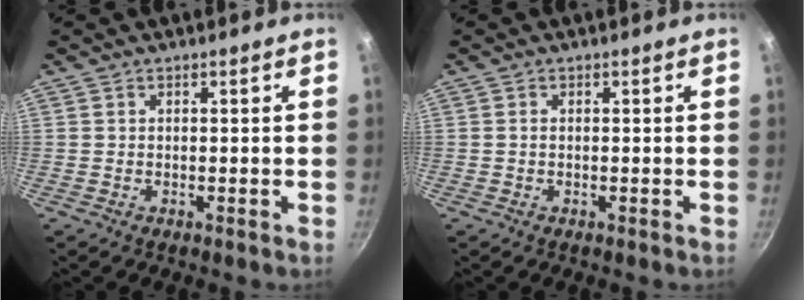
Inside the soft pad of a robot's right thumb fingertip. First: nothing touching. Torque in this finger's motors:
{"motor_torque": [-0.36, -0.31, 0.47, -0.07, 0.00]}